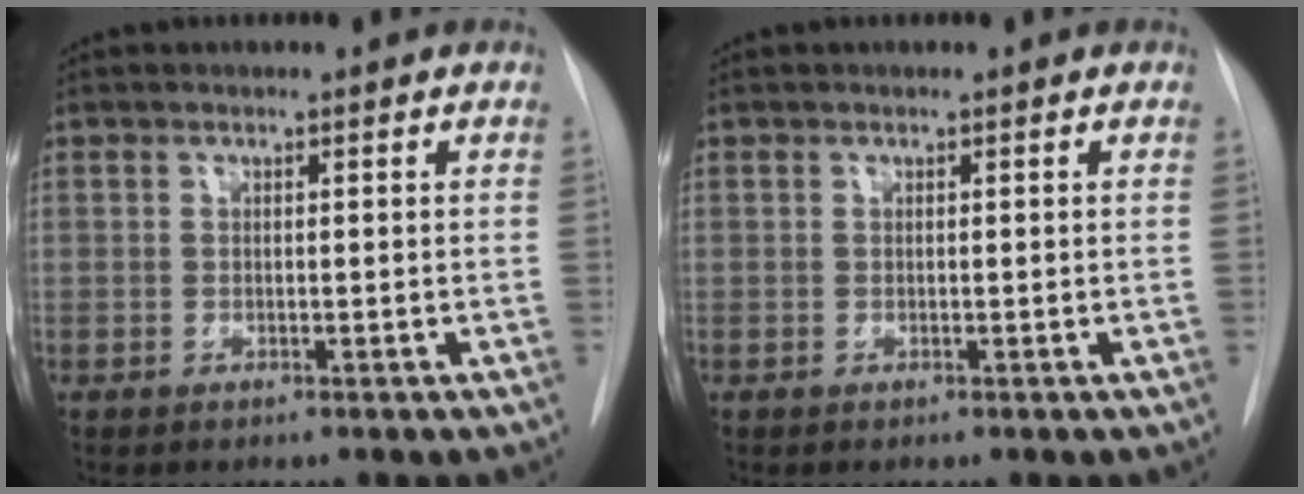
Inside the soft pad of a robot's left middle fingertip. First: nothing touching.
{"total": 0.0}